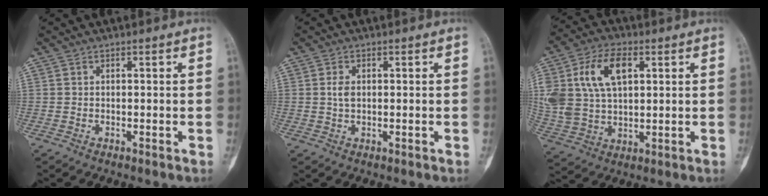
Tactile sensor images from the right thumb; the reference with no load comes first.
{"total": 2.2, "force": [0.3, 1.3, 1.8], "torque": [-0.036, 0.001, 0.008]}
{"total": 14.9, "force": [4.5, 8.9, 11.1], "torque": [-0.217, 0.004, 0.092]}